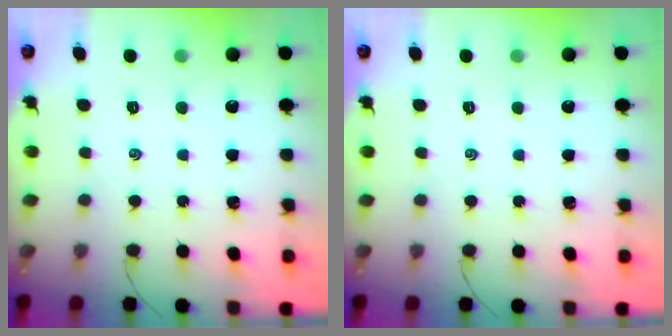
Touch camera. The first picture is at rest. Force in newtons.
{"total": 0.0}